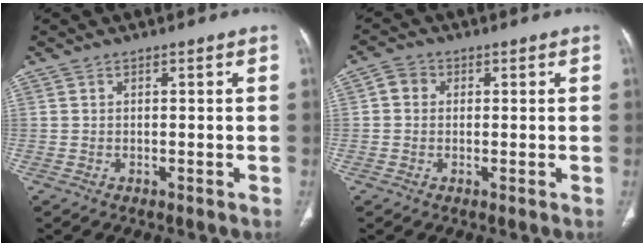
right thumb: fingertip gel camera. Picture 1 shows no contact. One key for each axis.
{"total": 3.0, "fx": 0.4, "fy": 2.6, "fz": 1.3, "tx": -0.014, "ty": 0.006, "tz": 0.004}